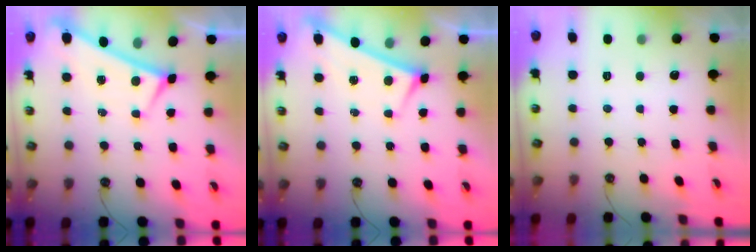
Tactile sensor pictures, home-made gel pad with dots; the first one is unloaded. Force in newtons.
{"total": 3.1, "press": 3.1, "slide": 0.3}
{"total": 0.0}